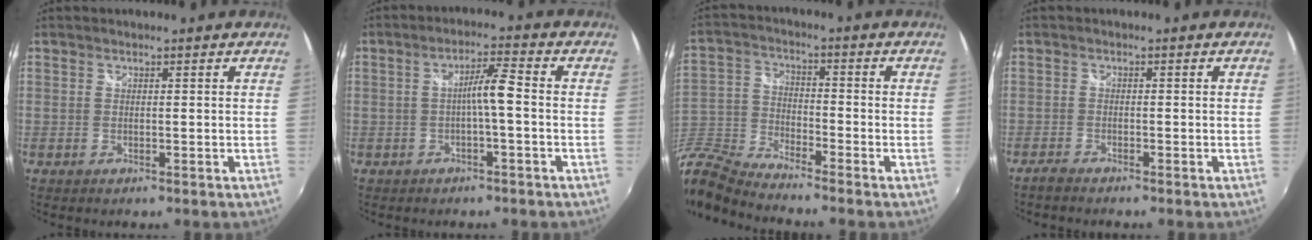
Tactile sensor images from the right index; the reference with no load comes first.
{"total": 4.4, "force": [-1.0, -0.1, 4.3], "torque": [-0.080, 0.009, -0.017]}
{"total": 13.4, "force": [-10.7, 4.8, 6.6], "torque": [-0.165, -0.013, -0.227]}
{"total": 2.3, "force": [-2.1, 0.2, 0.7], "torque": [-0.026, -0.006, -0.042]}